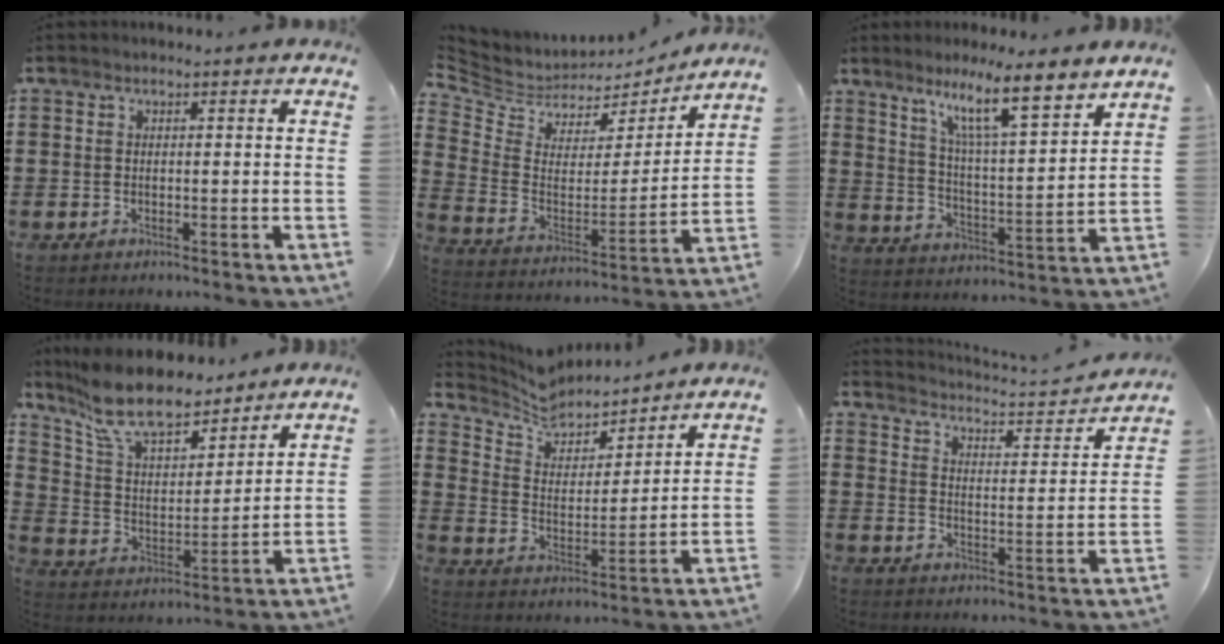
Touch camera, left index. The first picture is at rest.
{"total": 4.8, "force": [3.9, 2.7, 0.7], "torque": [-0.048, -0.032, 0.065]}
{"total": 10.5, "force": [7.9, 1.0, 6.8], "torque": [-0.131, -0.041, 0.130]}
{"total": 11.2, "force": [9.7, 2.9, 4.6], "torque": [-0.132, -0.045, 0.178]}
{"total": 6.2, "force": [5.8, 1.7, 1.3], "torque": [-0.059, -0.037, 0.100]}
{"total": 2.3, "force": [2.3, 0.0, 0.4], "torque": [-0.027, -0.028, 0.029]}